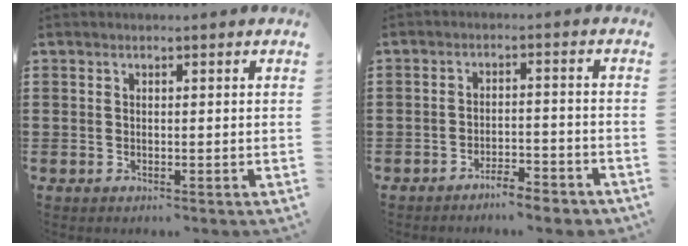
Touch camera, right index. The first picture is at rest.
{"total": 3.9, "force": [-3.7, 0.2, 1.1], "torque": [-0.019, 0.003, -0.074]}